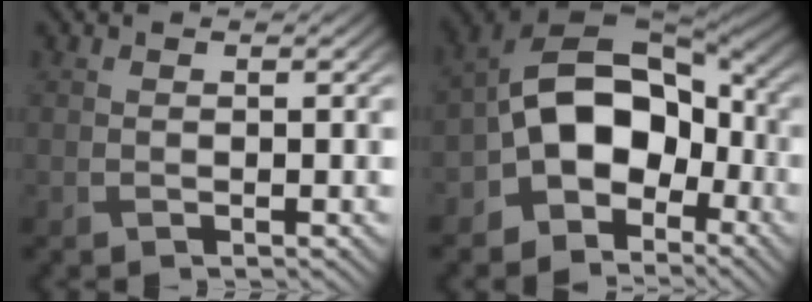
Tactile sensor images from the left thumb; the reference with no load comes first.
{"total": 12.4, "force": [-4.0, 8.5, 8.1], "torque": [-0.138, -0.001, -0.093]}